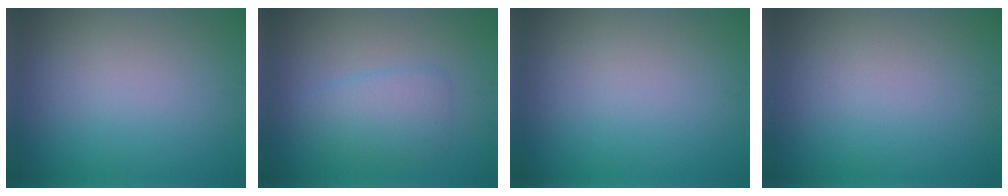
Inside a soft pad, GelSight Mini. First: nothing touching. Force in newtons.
{"total": 2.8, "press": 2.8, "slide": 0.1}
{"total": 0.0}
{"total": 0.0}